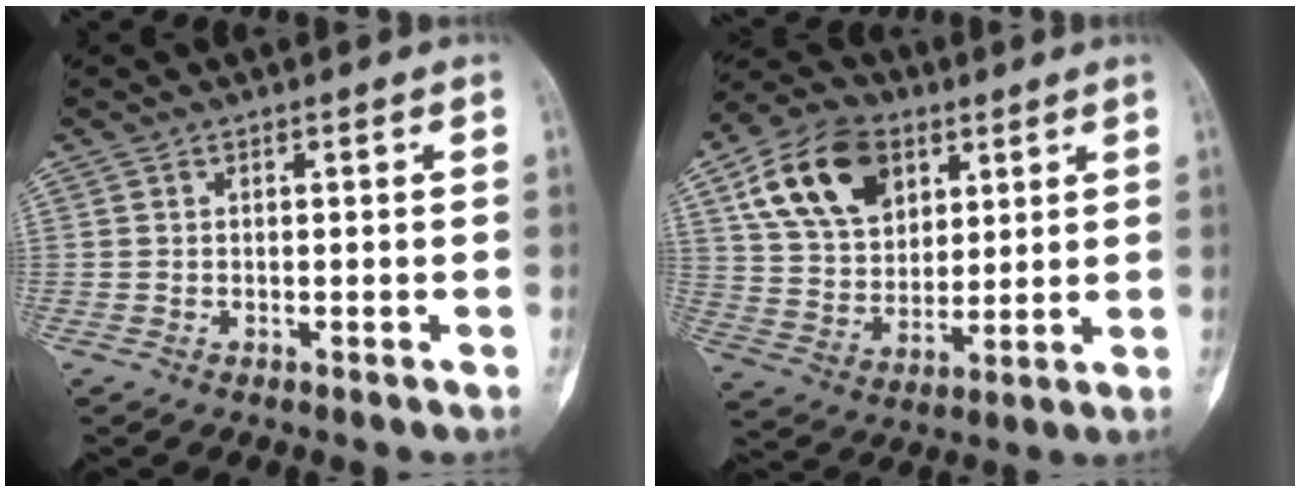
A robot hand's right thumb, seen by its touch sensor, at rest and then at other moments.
{"total": 17.3, "force": [7.6, 11.7, 10.2], "torque": [-0.158, -0.018, 0.140]}